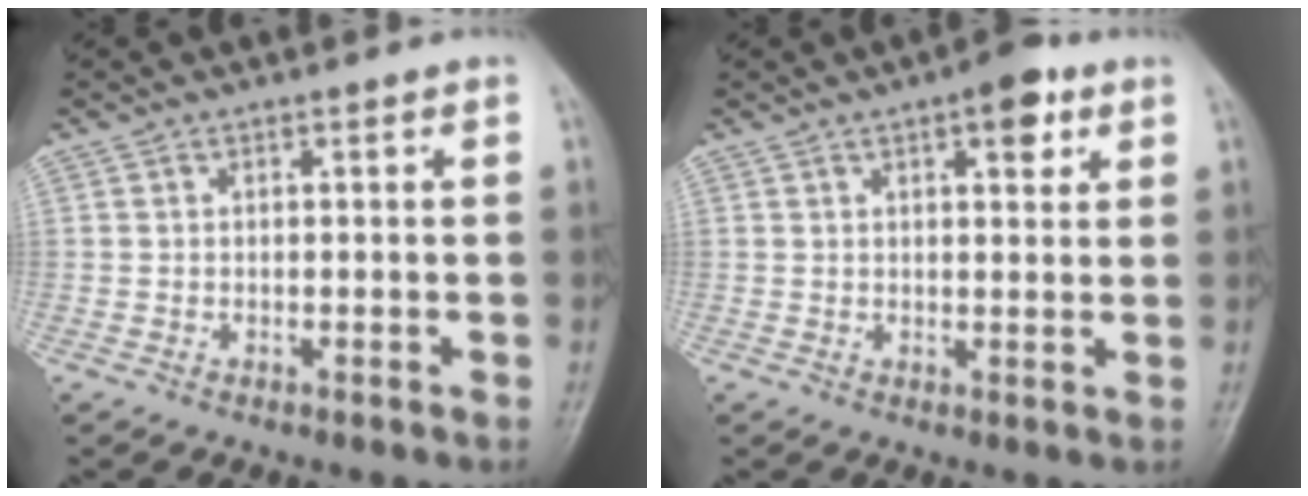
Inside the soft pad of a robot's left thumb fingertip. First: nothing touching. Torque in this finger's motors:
{"motor_torque": [0.88, 0.64, 0.63, -0.51, 0.03]}